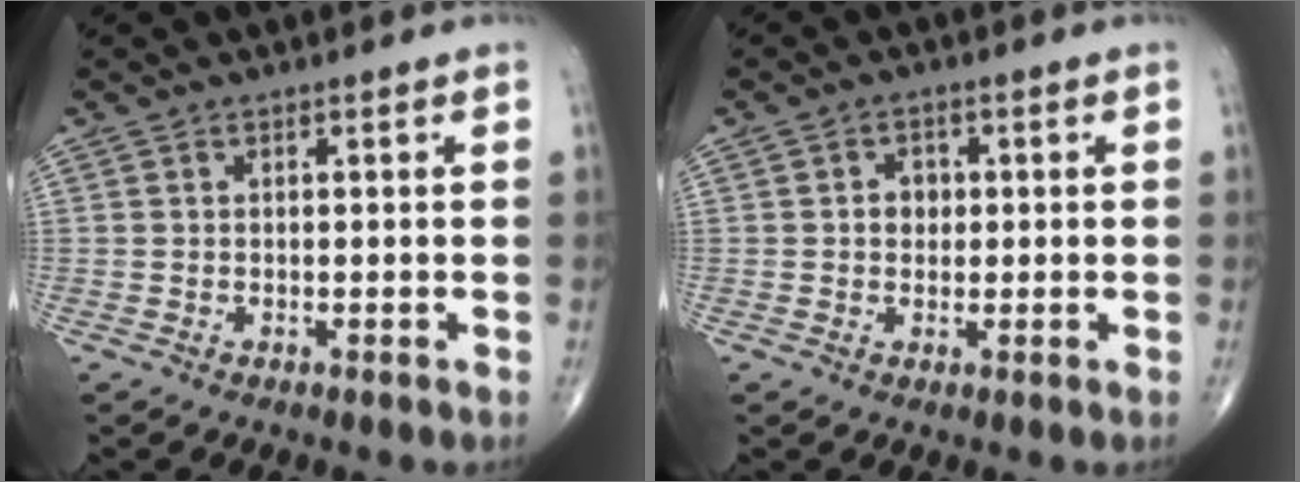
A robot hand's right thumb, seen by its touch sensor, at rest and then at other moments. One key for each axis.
{"total": 2.8, "fx": 0.2, "fy": 2.4, "fz": 1.5, "tx": -0.006, "ty": 0.005, "tz": 0.001}